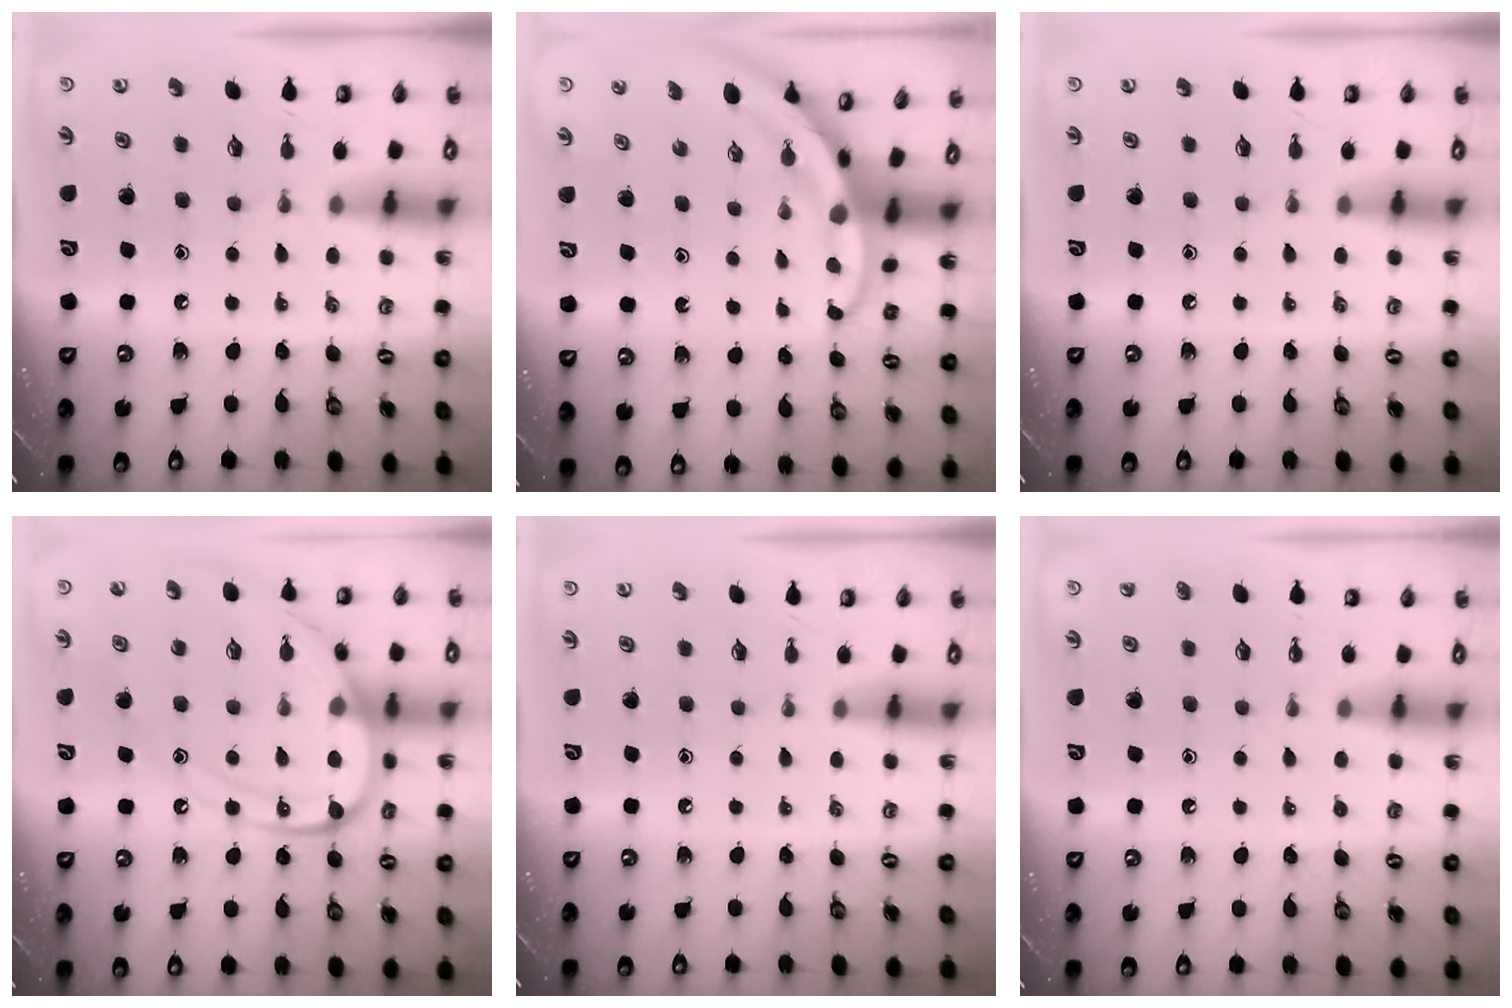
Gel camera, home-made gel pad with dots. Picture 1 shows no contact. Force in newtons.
{"total": 3.2, "press": 3.2, "slide": 0.3}
{"total": 0.0}
{"total": 14.4, "press": 14.3, "slide": 1.3}
{"total": 0.0}
{"total": 0.9, "press": 0.9, "slide": 0.0}